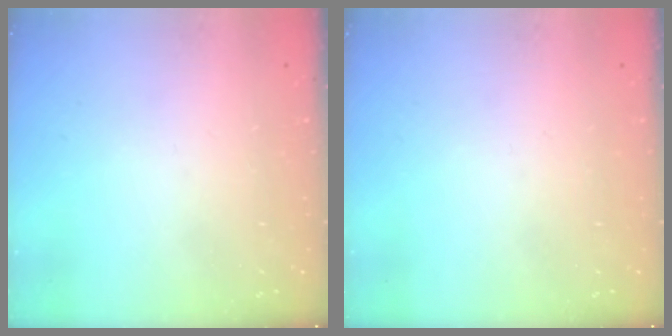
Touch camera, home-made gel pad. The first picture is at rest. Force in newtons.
{"total": 0.0}